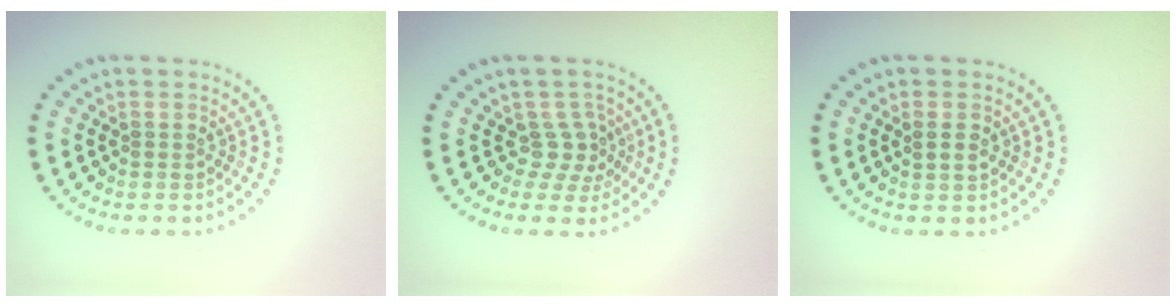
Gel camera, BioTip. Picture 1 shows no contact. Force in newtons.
{"total": 2.3, "press": 1.6, "slide": 1.7}
{"total": 1.1, "press": 1.1, "slide": 0.2}